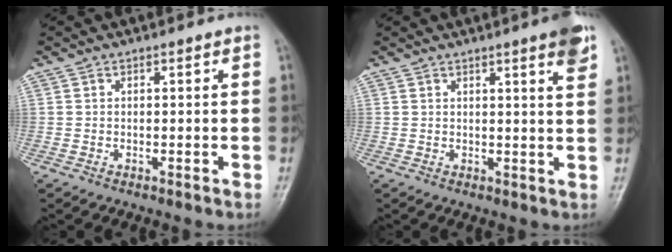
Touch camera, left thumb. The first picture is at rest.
{"total": 4.8, "force": [3.0, 0.3, 3.8], "torque": [-0.041, -0.015, 0.037]}